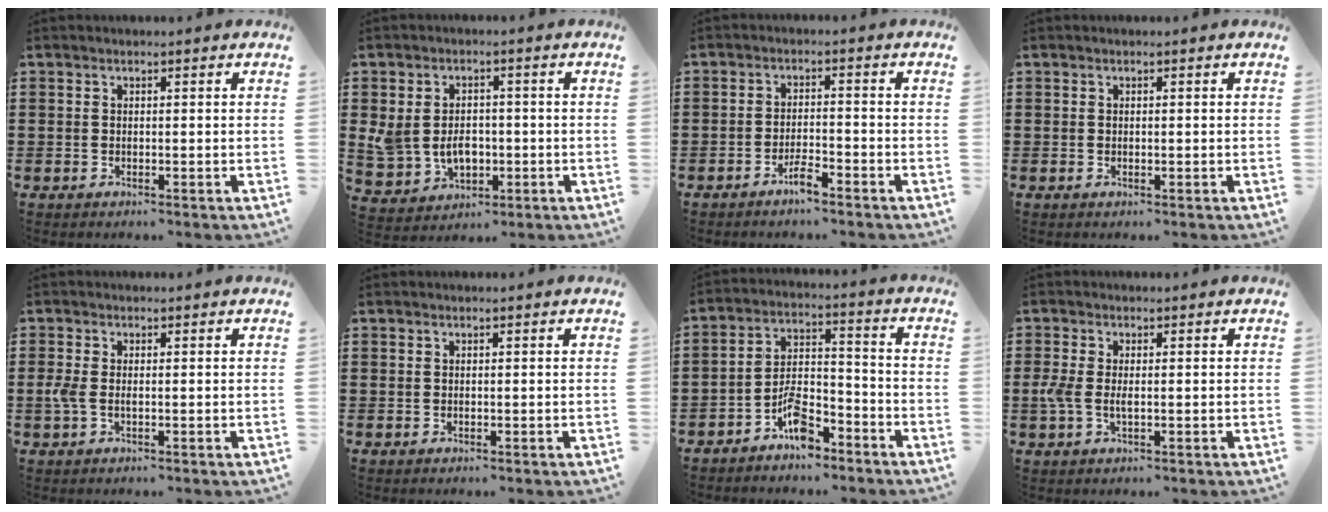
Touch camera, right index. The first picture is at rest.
{"total": 5.8, "force": [-0.5, 4.7, 3.3], "torque": [-0.070, 0.008, -0.010]}
{"total": 3.3, "force": [-2.6, 0.5, 2.0], "torque": [-0.042, 0.003, -0.050]}
{"total": 0.0}
{"total": 2.1, "force": [-0.3, 0.9, 1.9], "torque": [-0.051, -0.005, -0.010]}
{"total": 0.0}
{"total": 6.8, "force": [-5.1, 2.4, 3.7], "torque": [-0.072, 0.011, -0.096]}
{"total": 3.1, "force": [-0.4, 1.4, 2.8], "torque": [-0.072, -0.005, -0.013]}